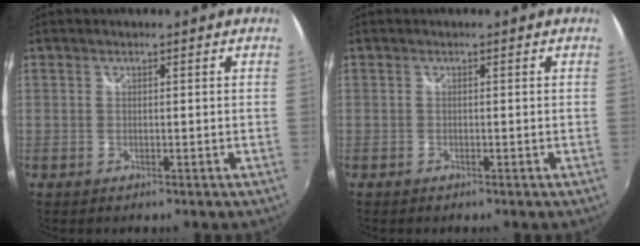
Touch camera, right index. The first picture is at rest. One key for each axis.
{"total": 0.0}